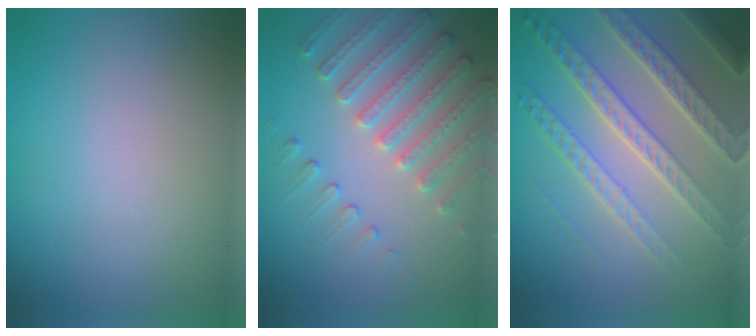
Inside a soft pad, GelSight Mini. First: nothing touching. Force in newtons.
{"total": 3.7, "press": 3.7, "slide": 0.3}
{"total": 7.7, "press": 5.3, "slide": 5.6}